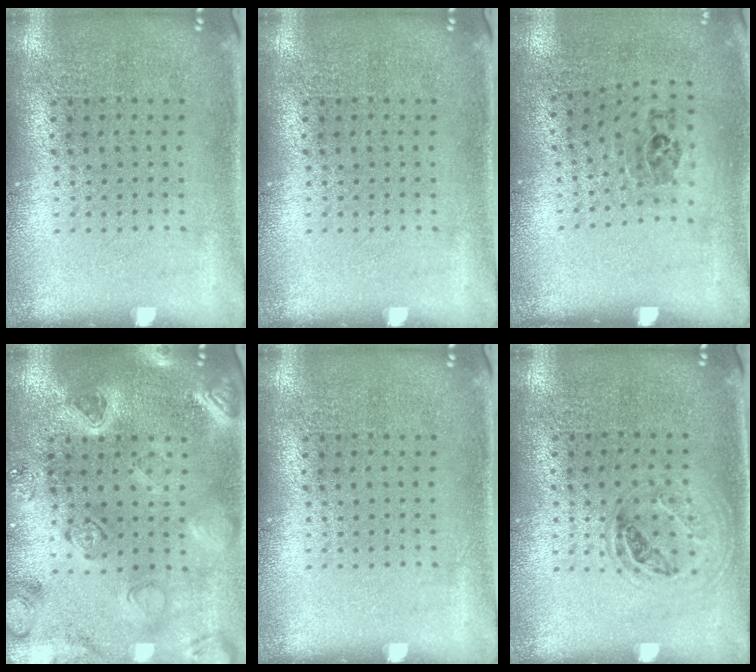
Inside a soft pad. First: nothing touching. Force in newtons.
{"total": 0.0}
{"total": 1.2, "press": 0.8, "slide": 0.9}
{"total": 2.3, "press": 2.3, "slide": 0.1}
{"total": 0.0}
{"total": 1.1, "press": 0.9, "slide": 0.5}